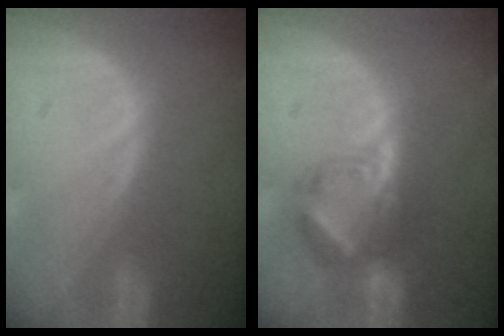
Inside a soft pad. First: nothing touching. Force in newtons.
{"total": 6.2, "press": 6.2, "slide": 0.7}